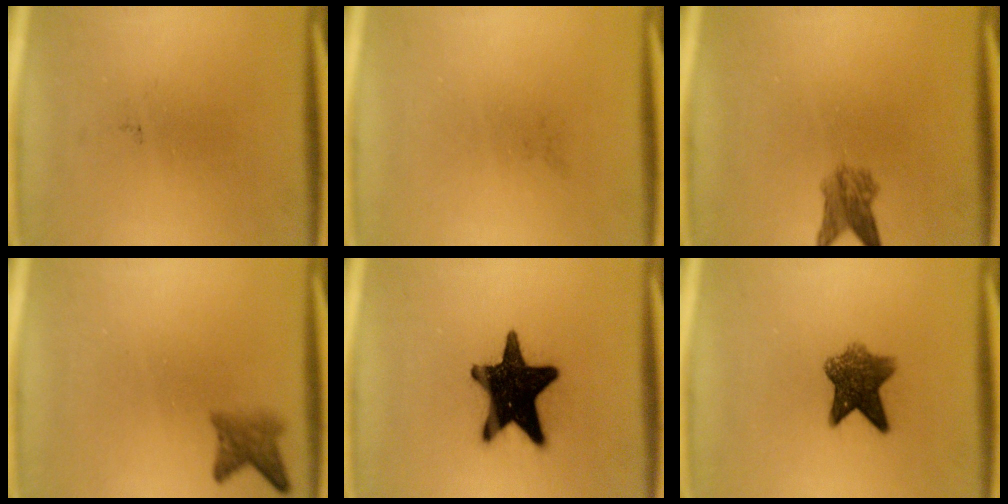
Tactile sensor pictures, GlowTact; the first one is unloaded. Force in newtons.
{"total": 0.0}
{"total": 3.7}
{"total": 2.8}
{"total": 19.3}
{"total": 7.3}